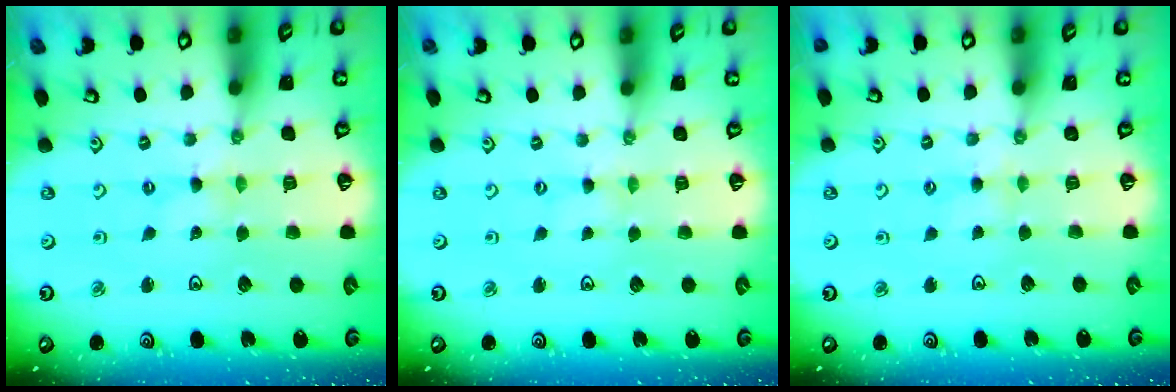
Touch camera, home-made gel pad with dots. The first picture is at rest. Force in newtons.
{"total": 0.0}
{"total": 2.8, "press": 2.8, "slide": 0.3}